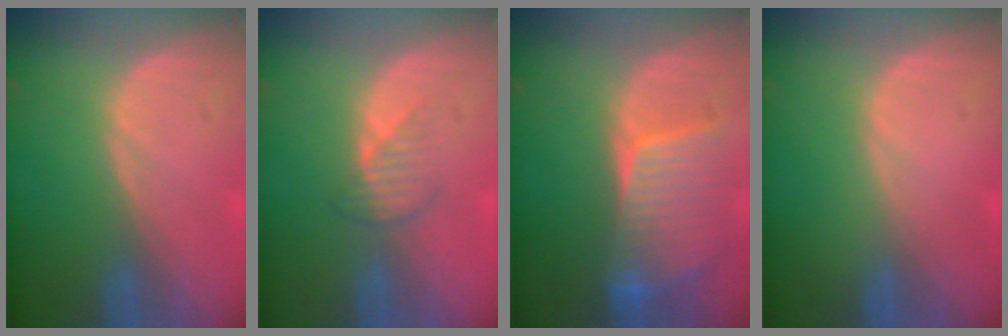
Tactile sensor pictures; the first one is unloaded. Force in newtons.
{"total": 2.5, "press": 2.5, "slide": 0.4}
{"total": 8.1, "press": 7.8, "slide": 2.3}
{"total": 0.0}